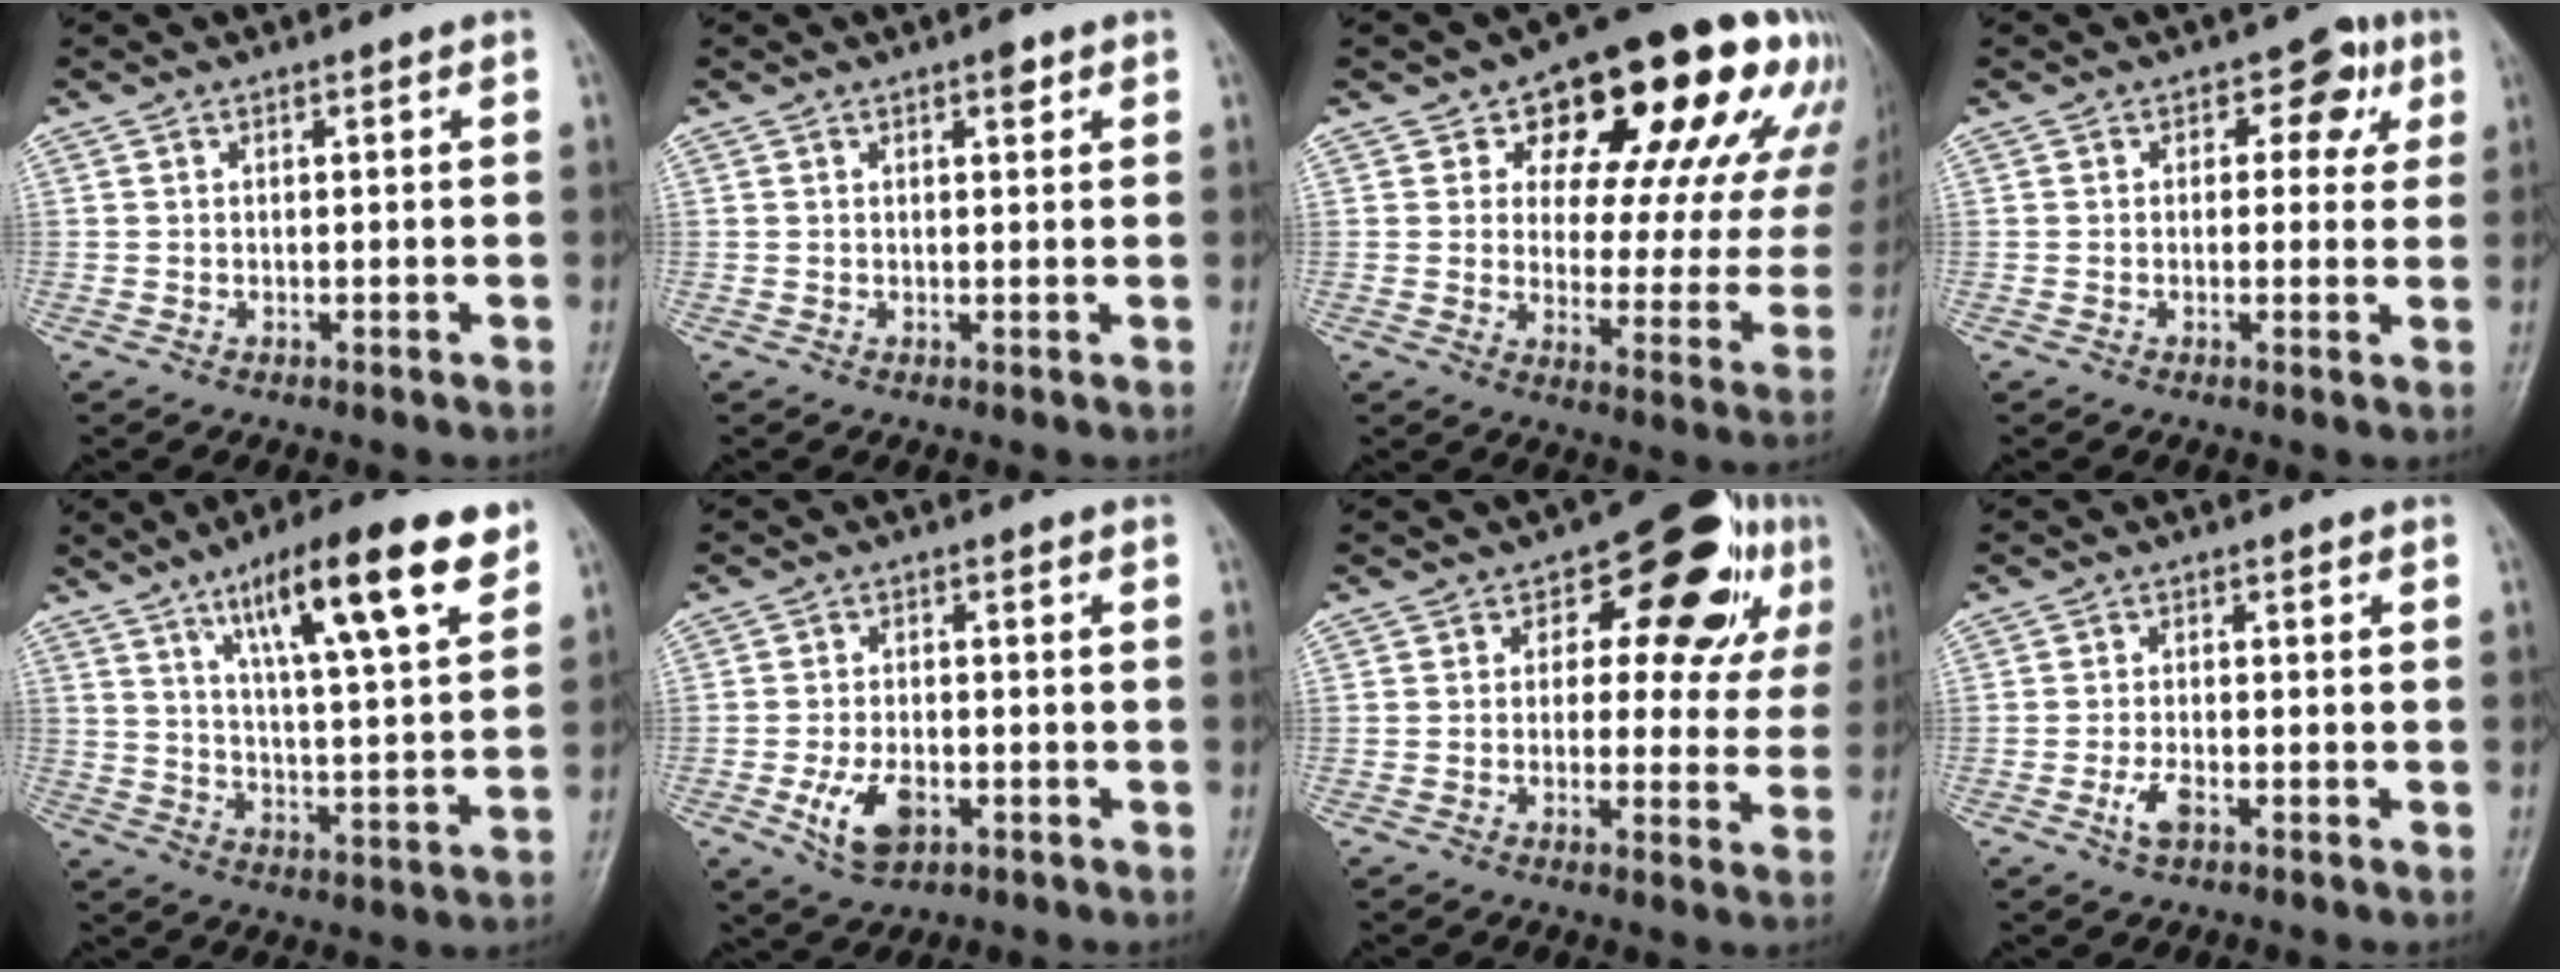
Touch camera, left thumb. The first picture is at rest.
{"total": 1.5, "force": [0.9, 0.6, 1.0], "torque": [-0.011, -0.003, 0.010]}
{"total": 23.5, "force": [12.4, 11.8, 16.2], "torque": [-0.167, -0.014, 0.168]}
{"total": 5.5, "force": [1.8, 3.9, 3.5], "torque": [0.002, 0.000, 0.010]}
{"total": 18.4, "force": [10.6, 3.9, 14.5], "torque": [-0.205, -0.043, 0.170]}
{"total": 6.8, "force": [-2.8, 4.0, 4.8], "torque": [-0.090, 0.007, -0.045]}
{"total": 13.9, "force": [4.9, 8.4, 9.9], "torque": [-0.062, 0.003, 0.056]}
{"total": 3.0, "force": [-1.7, 1.2, 2.1], "torque": [-0.050, 0.009, -0.033]}